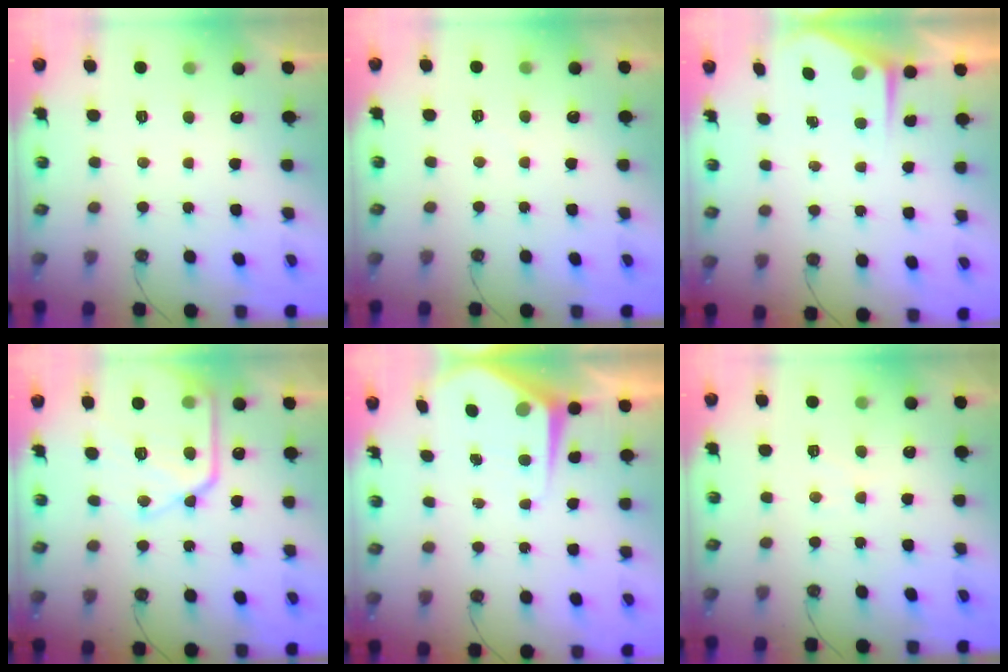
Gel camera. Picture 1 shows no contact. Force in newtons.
{"total": 2.9, "press": 2.9, "slide": 0.4}
{"total": 3.4, "press": 3.4, "slide": 0.5}
{"total": 16.6, "press": 16.6, "slide": 0.8}
{"total": 5.9, "press": 5.9, "slide": 0.4}
{"total": 3.7, "press": 3.6, "slide": 0.6}